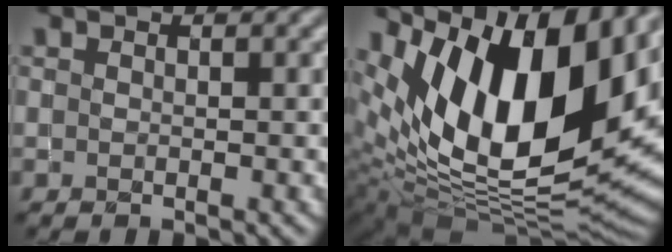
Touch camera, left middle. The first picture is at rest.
{"total": 17.4, "force": [6.8, 8.6, 13.6], "torque": [-0.219, 0.016, 0.109]}